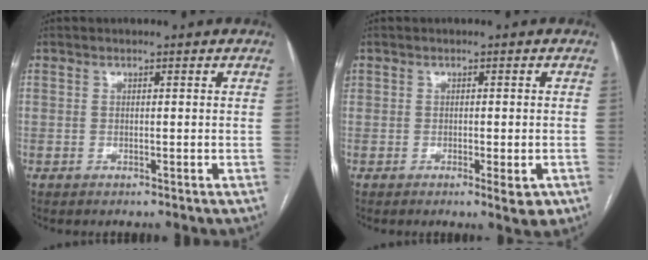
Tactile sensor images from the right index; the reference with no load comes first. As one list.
[{"total": 3.1, "force": [-1.1, 1.2, 2.6], "torque": [-0.036, 0.001, -0.004]}]